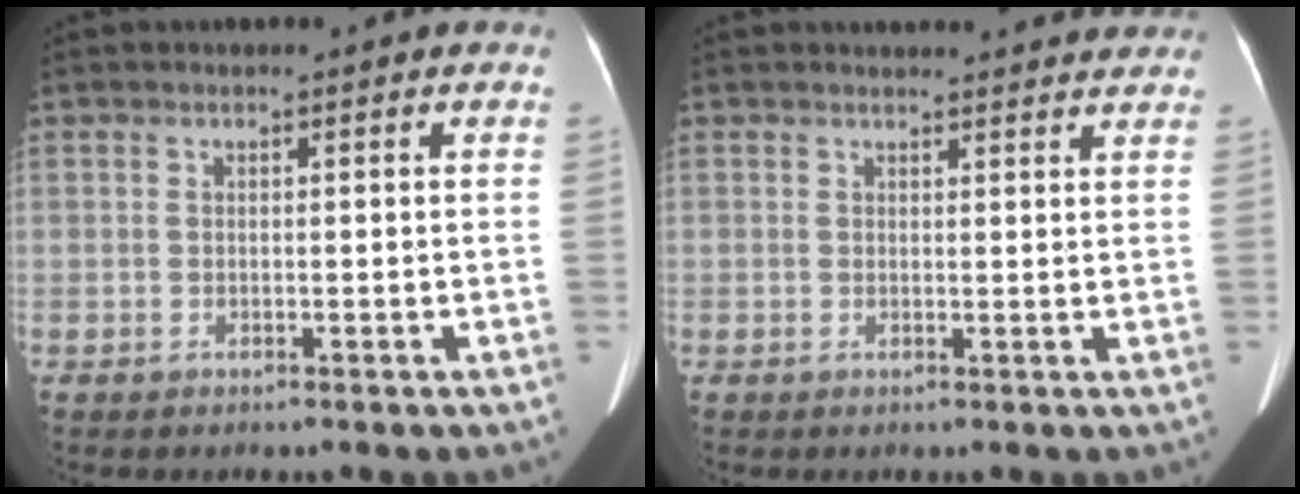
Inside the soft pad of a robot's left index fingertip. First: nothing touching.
{"total": 10.0, "force": [9.5, 2.5, 1.8], "torque": [0.004, 0.015, 0.085]}